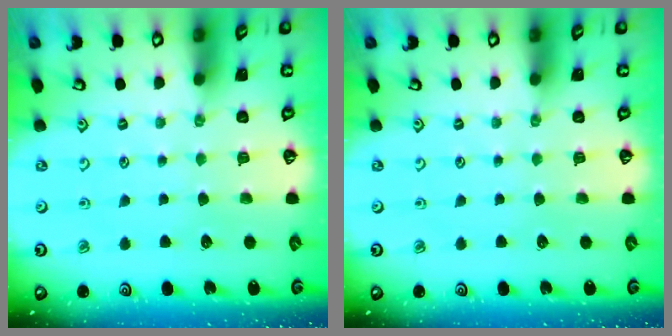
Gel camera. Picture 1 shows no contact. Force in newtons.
{"total": 0.0}